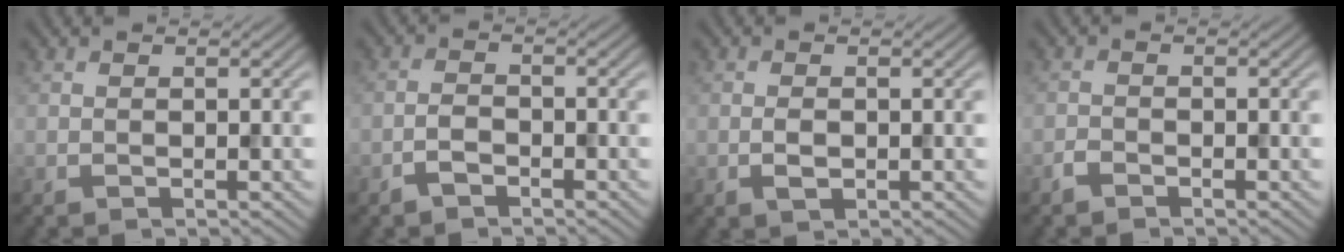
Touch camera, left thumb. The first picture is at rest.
{"total": 2.0, "force": [-1.5, 0.8, 1.1], "torque": [-0.020, 0.004, -0.034]}
{"total": 1.8, "force": [-0.5, 1.0, 1.4], "torque": [-0.029, -0.001, -0.009]}
{"total": 1.3, "force": [-1.1, 0.5, 0.5], "torque": [-0.009, 0.000, -0.025]}